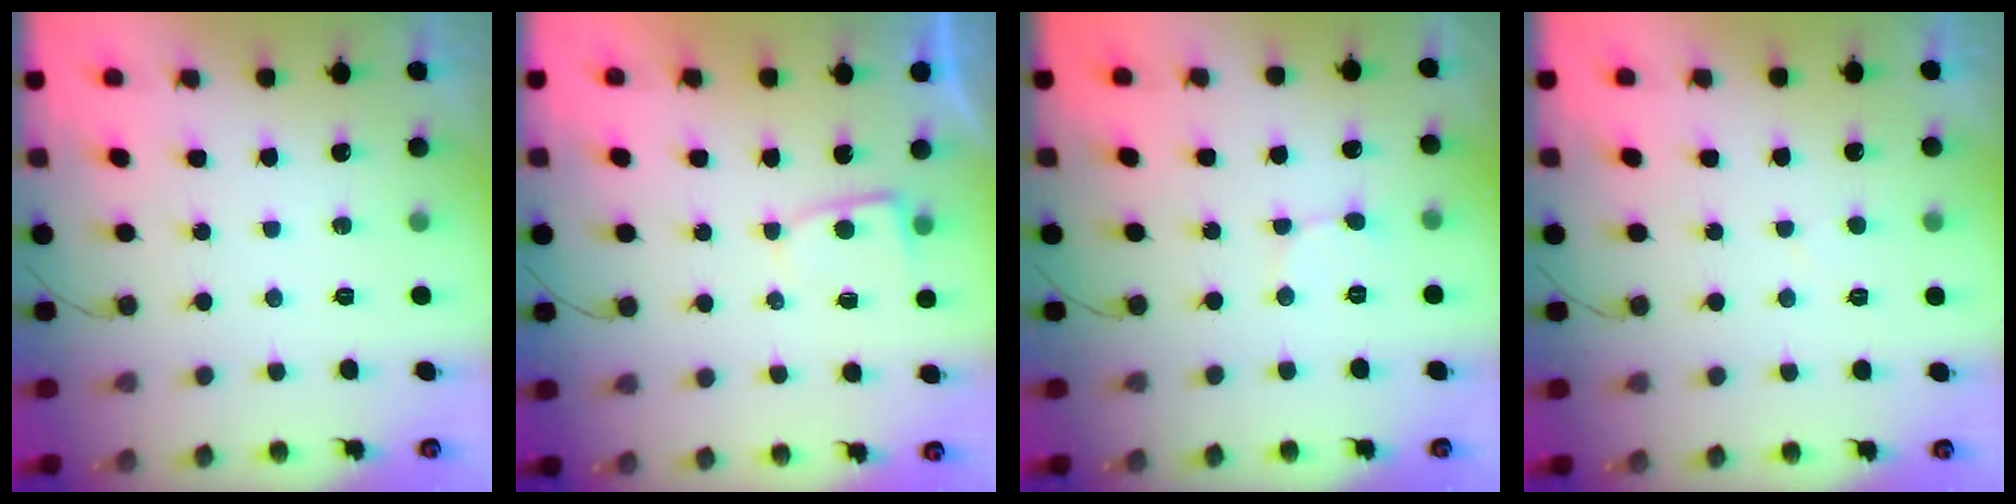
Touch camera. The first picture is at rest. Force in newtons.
{"total": 2.8, "press": 2.7, "slide": 0.4}
{"total": 0.9, "press": 0.9, "slide": 0.1}
{"total": 1.6, "press": 1.6, "slide": 0.2}